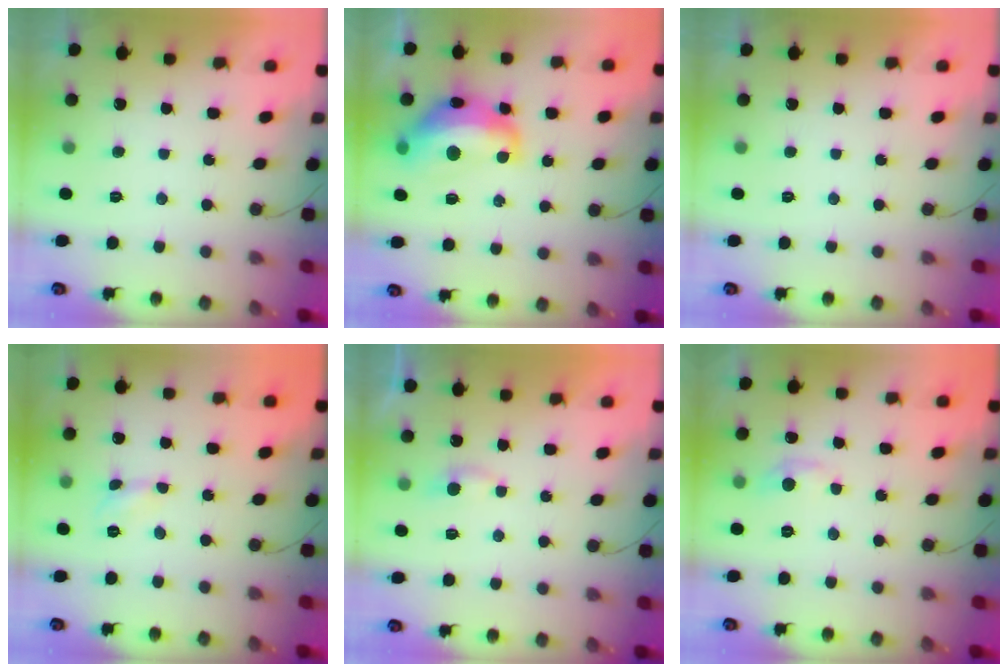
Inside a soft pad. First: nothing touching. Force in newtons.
{"total": 16.0, "press": 15.9, "slide": 1.2}
{"total": 0.0}
{"total": 2.8, "press": 2.8, "slide": 0.4}
{"total": 2.3, "press": 2.3, "slide": 0.3}
{"total": 4.8, "press": 4.8, "slide": 0.7}